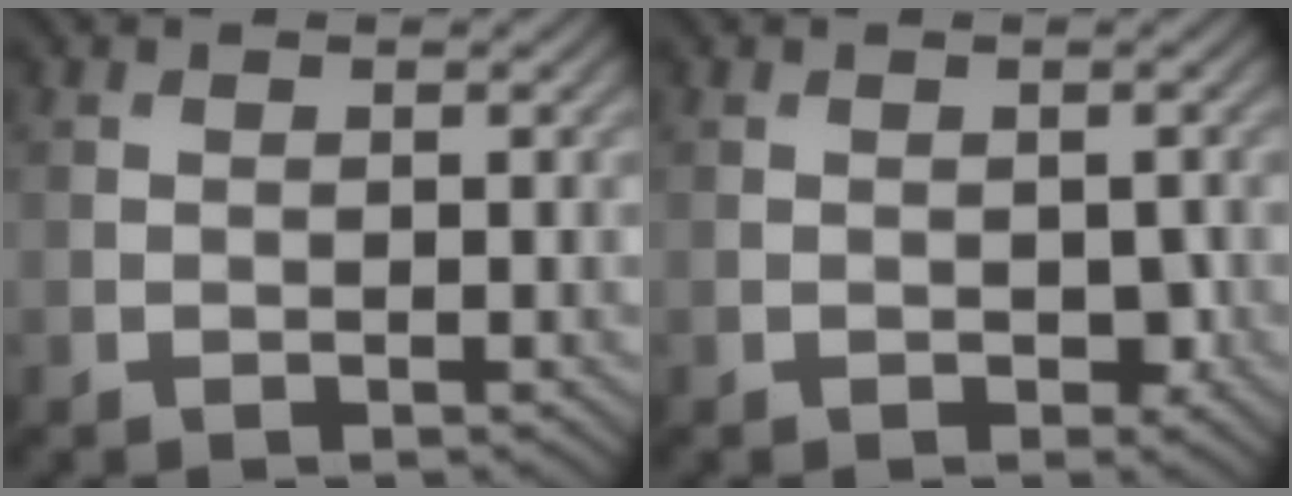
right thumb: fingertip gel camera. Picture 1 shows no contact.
{"total": 1.5, "force": [-0.4, 1.1, 1.0], "torque": [-0.017, -0.008, -0.003]}